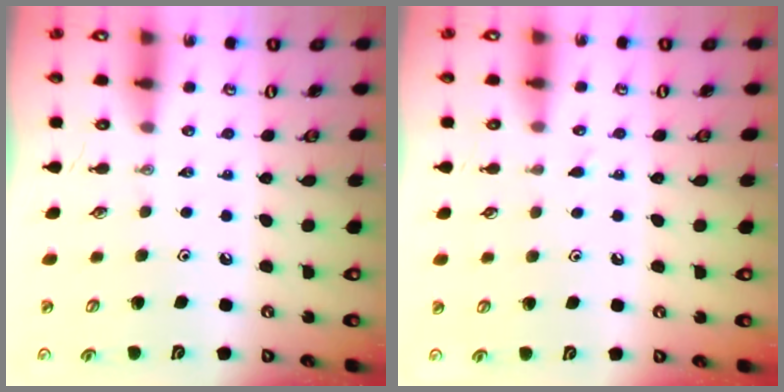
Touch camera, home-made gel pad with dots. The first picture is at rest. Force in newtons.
{"total": 5.2, "press": 5.2, "slide": 0.5}